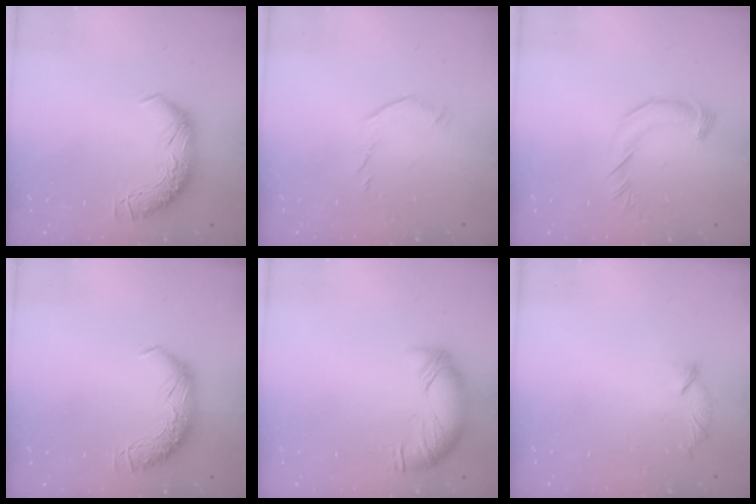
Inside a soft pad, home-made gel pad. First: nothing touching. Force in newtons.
{"total": 7.5, "press": 7.5, "slide": 0.6}
{"total": 3.9, "press": 3.9, "slide": 0.4}
{"total": 0.0}
{"total": 3.0, "press": 2.0, "slide": 2.3}
{"total": 5.4, "press": 5.3, "slide": 1.1}